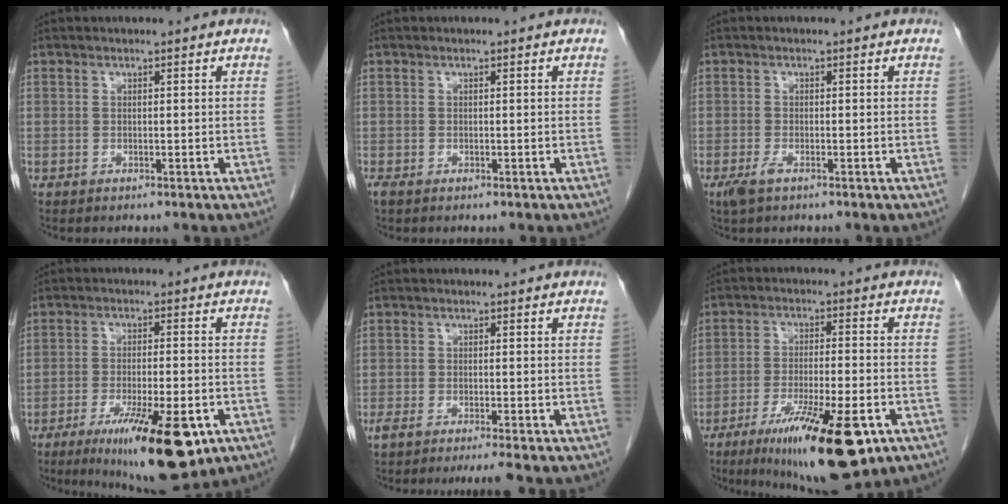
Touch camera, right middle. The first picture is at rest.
{"total": 0.7, "force": [-0.4, 0.3, 0.4], "torque": [-0.011, -0.002, -0.008]}
{"total": 2.1, "force": [-1.2, 0.6, 1.6], "torque": [-0.038, -0.005, -0.024]}
{"total": 14.3, "force": [-7.4, 3.0, 11.9], "torque": [-0.159, -0.023, -0.107]}
{"total": 4.4, "force": [-3.4, -0.2, 2.8], "torque": [-0.043, -0.008, -0.058]}
{"total": 16.0, "force": [-8.6, 2.9, 13.2], "torque": [-0.189, -0.029, -0.129]}